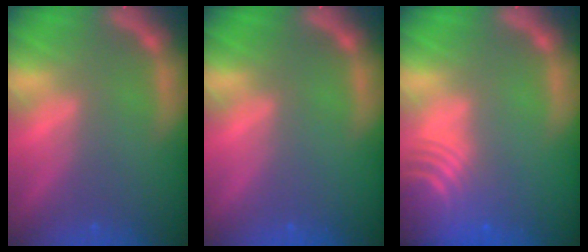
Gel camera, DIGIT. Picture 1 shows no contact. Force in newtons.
{"total": 0.0}
{"total": 10.1}